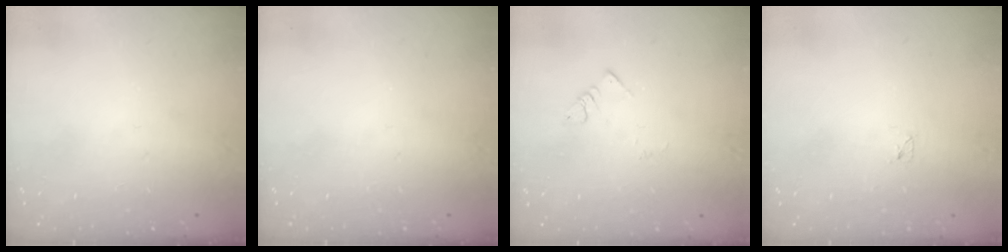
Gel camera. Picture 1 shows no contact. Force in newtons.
{"total": 0.0}
{"total": 2.6, "press": 2.6, "slide": 0.3}
{"total": 2.3, "press": 2.2, "slide": 0.4}